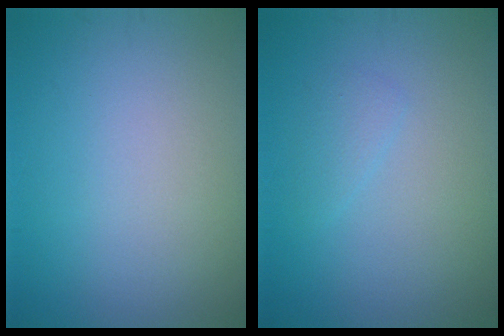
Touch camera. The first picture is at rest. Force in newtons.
{"total": 1.1, "press": 1.1, "slide": 0.1}